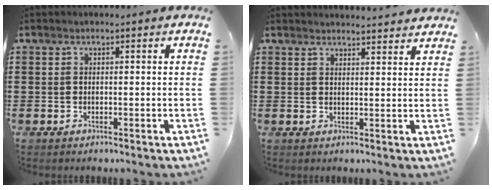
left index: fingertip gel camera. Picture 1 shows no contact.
{"total": 2.4, "force": [2.3, -0.3, -0.1], "torque": [-0.005, -0.008, 0.045]}